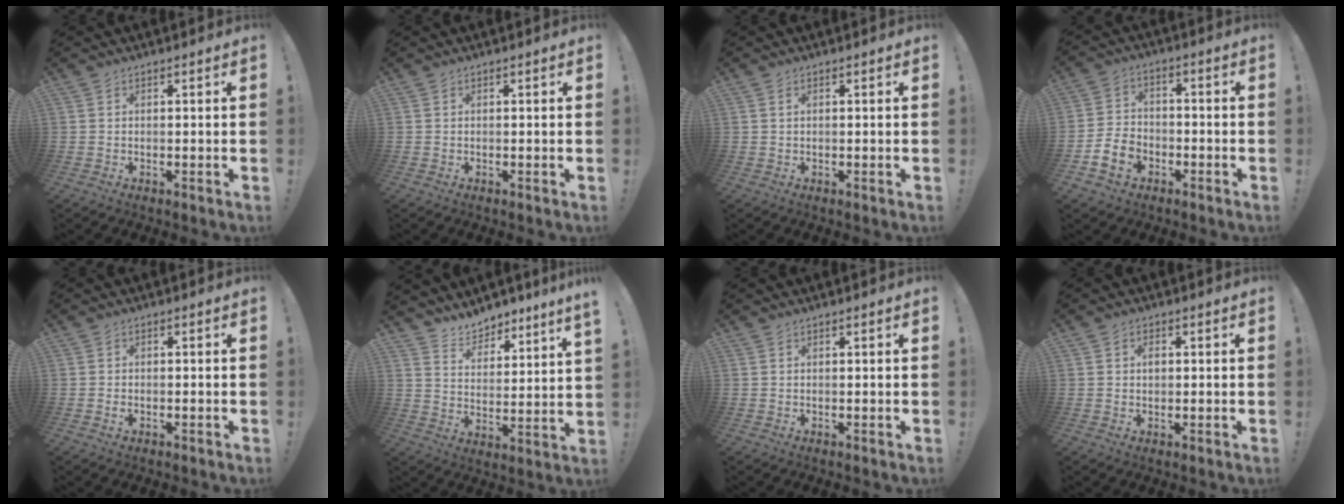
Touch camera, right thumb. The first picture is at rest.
{"total": 0.0}
{"total": 0.6, "force": [0.3, 0.3, 0.5], "torque": [-0.018, 0.005, 0.007]}
{"total": 8.5, "force": [-4.6, 6.0, 3.8], "torque": [-0.081, 0.025, -0.083]}
{"total": 1.3, "force": [-0.8, 0.7, 0.8], "torque": [-0.015, 0.005, -0.014]}
{"total": 7.3, "force": [7.3, 0.9, 0.5], "torque": [-0.025, -0.061, 0.137]}
{"total": 0.0}
{"total": 1.8, "force": [0.5, 1.4, 0.9], "torque": [-0.003, 0.001, 0.003]}